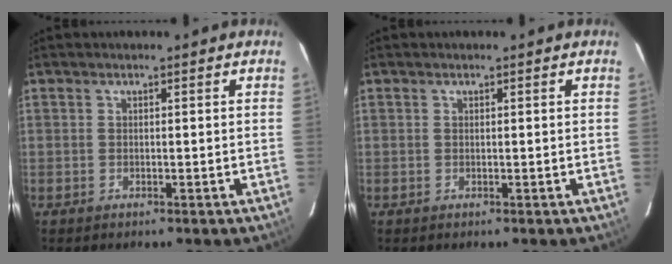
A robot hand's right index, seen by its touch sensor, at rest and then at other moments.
{"total": 0.0}